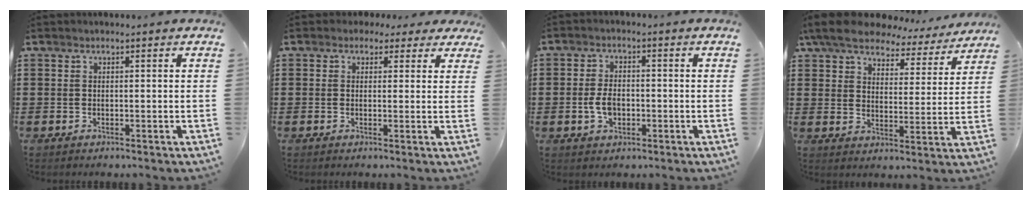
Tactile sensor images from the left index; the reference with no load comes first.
{"total": 2.1, "force": [1.3, 1.6, 0.5], "torque": [-0.019, 0.011, 0.022]}
{"total": 4.1, "force": [-0.8, 2.4, 3.2], "torque": [-0.073, -0.001, -0.017]}
{"total": 7.0, "force": [6.3, 2.0, 2.2], "torque": [-0.067, -0.032, 0.109]}